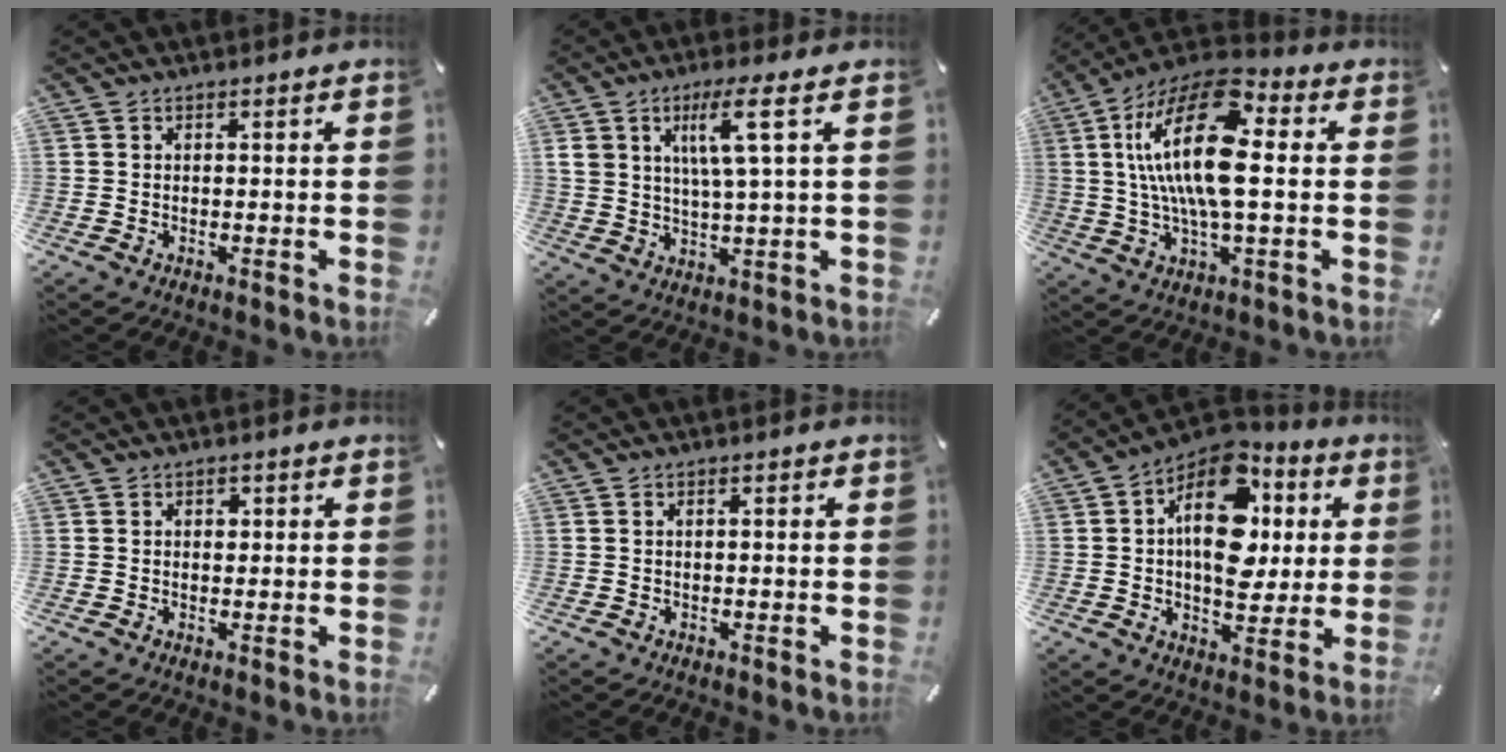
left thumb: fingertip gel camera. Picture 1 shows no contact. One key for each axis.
{"total": 9.4, "fx": 3.9, "fy": 1.5, "fz": 8.4, "tx": -0.163, "ty": 0.001, "tz": 0.062}
{"total": 21.3, "fx": 2.9, "fy": 8.8, "fz": 19.2, "tx": -0.402, "ty": -0.003, "tz": 0.045}
{"total": 1.4, "fx": 0.3, "fy": 1.2, "fz": 0.7, "tx": 0.000, "ty": -0.002, "tz": 0.001}
{"total": 0.6, "fx": 0.0, "fy": 0.3, "fz": 0.6, "tx": -0.011, "ty": 0.001, "tz": -0.001}
{"total": 19.2, "fx": 4.0, "fy": 12.4, "fz": 14.0, "tx": -0.207, "ty": -0.024, "tz": 0.071}